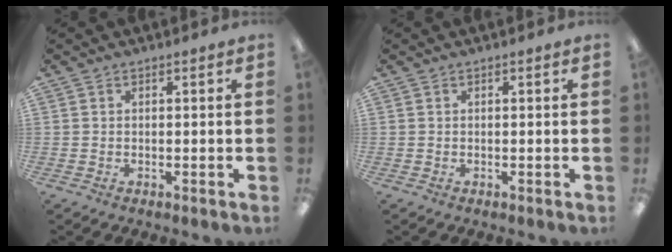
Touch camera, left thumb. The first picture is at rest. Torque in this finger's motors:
{"motor_torque": [0.00, 0.00, 0.00, 0.00, 0.00]}